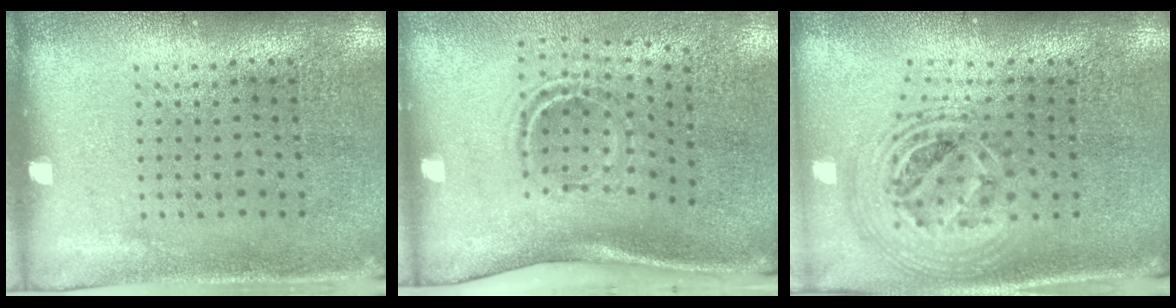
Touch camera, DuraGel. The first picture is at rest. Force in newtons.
{"total": 2.1, "press": 1.2, "slide": 1.7}
{"total": 2.4, "press": 1.8, "slide": 1.6}